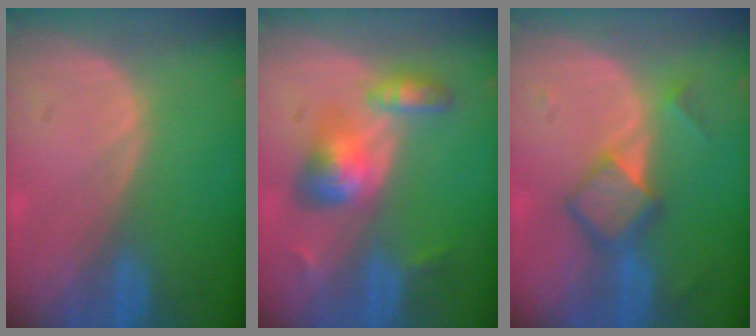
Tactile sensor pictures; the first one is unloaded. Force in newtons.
{"total": 6.2, "press": 6.0, "slide": 1.5}
{"total": 6.0, "press": 5.1, "slide": 3.1}